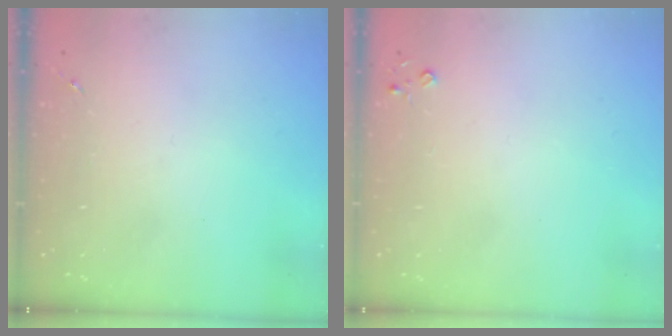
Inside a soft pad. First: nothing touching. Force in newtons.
{"total": 2.3, "press": 2.3, "slide": 0.3}